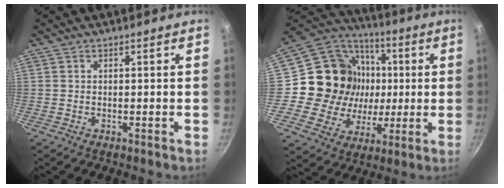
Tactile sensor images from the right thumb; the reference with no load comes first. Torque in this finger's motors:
{"motor_torque": [0.77, 2.41, 0.71, -0.77, 0.03]}